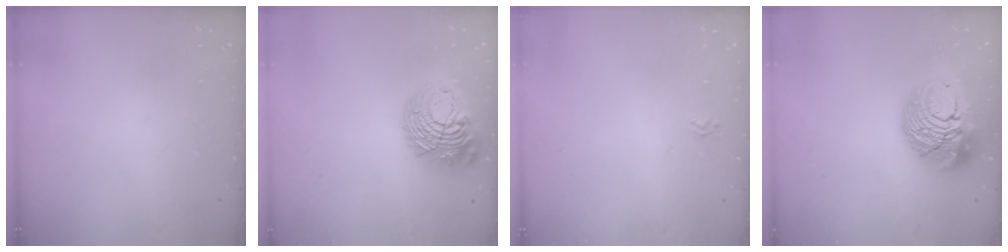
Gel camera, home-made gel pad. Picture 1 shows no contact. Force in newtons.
{"total": 14.8, "press": 14.7, "slide": 1.4}
{"total": 1.6, "press": 1.6, "slide": 0.4}
{"total": 16.5, "press": 16.4, "slide": 1.5}